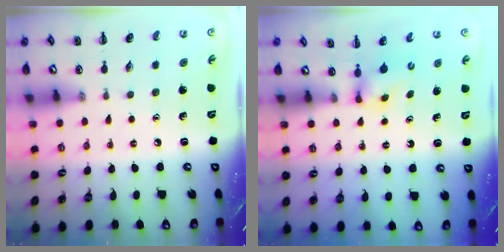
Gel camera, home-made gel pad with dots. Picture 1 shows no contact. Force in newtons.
{"total": 2.2, "press": 1.9, "slide": 1.0}